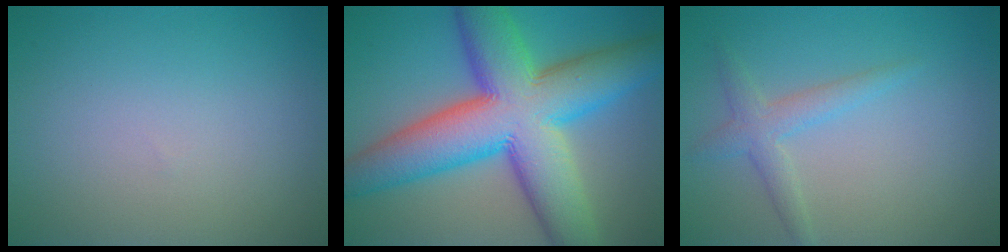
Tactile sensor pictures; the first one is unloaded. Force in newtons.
{"total": 14.4, "press": 14.4, "slide": 0.3}
{"total": 2.2, "press": 2.2, "slide": 0.1}